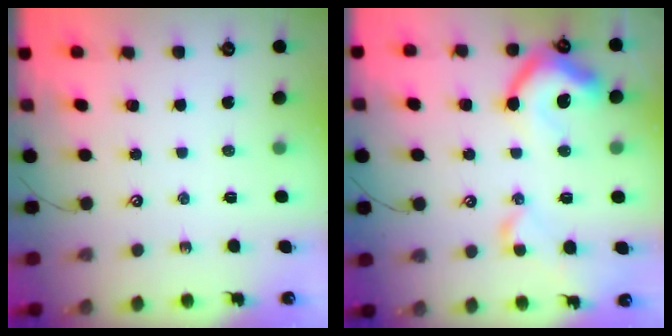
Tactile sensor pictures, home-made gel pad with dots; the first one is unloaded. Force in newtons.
{"total": 13.1, "press": 13.0, "slide": 1.7}